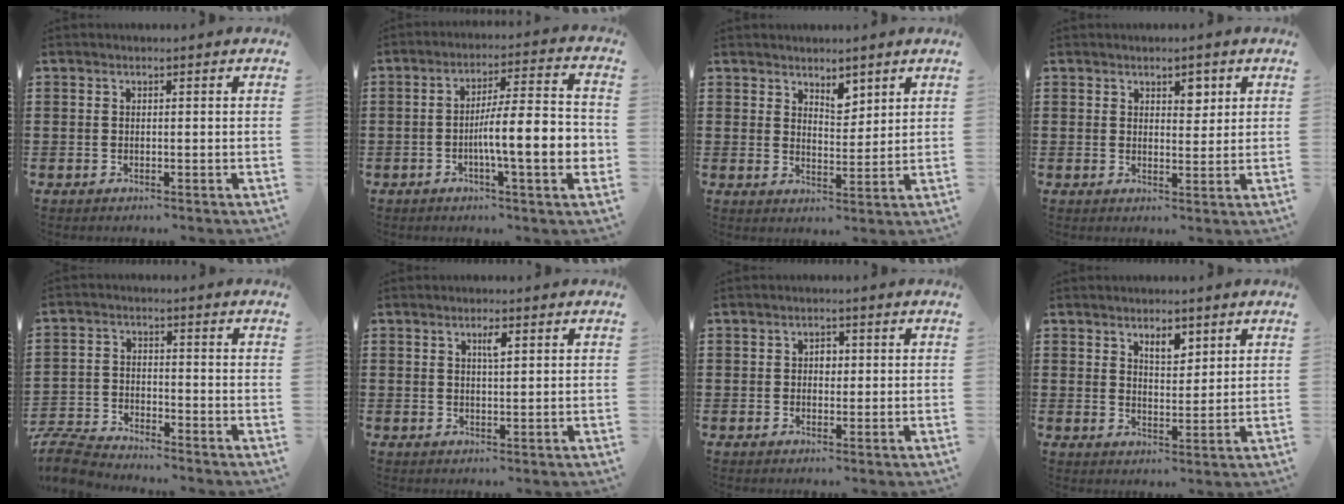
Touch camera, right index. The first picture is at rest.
{"total": 10.3, "force": [-2.3, 2.0, 9.9], "torque": [-0.151, -0.006, -0.044]}
{"total": 3.9, "force": [3.2, 1.7, 1.4], "torque": [-0.020, -0.006, 0.055]}
{"total": 3.1, "force": [1.9, 1.6, 1.7], "torque": [-0.015, -0.004, 0.029]}
{"total": 5.5, "force": [-5.4, 0.6, 0.9], "torque": [-0.041, -0.001, -0.114]}
{"total": 2.2, "force": [0.9, 0.5, 2.0], "torque": [-0.033, 0.001, 0.012]}
{"total": 1.6, "force": [0.1, 1.1, 1.1], "torque": [-0.022, 0.007, 0.001]}
{"total": 3.8, "force": [2.6, 1.6, 2.2], "torque": [-0.033, -0.001, 0.043]}